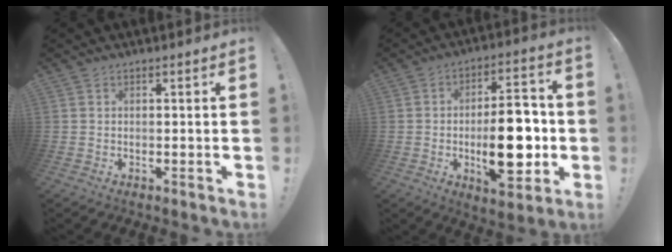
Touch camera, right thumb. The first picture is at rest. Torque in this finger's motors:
{"motor_torque": [2.48, 2.53, 1.34, 0.54, 0.16]}